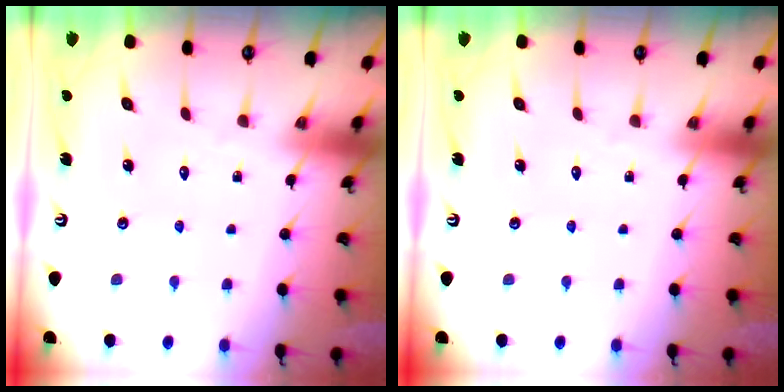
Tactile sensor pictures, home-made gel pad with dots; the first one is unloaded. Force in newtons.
{"total": 0.0}